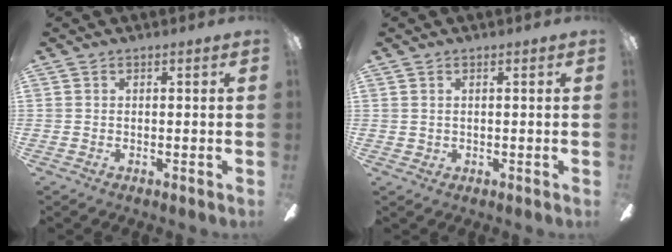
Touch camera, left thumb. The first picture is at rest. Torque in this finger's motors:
{"motor_torque": [-0.27, 0.10, -0.09, -0.10, -0.01]}